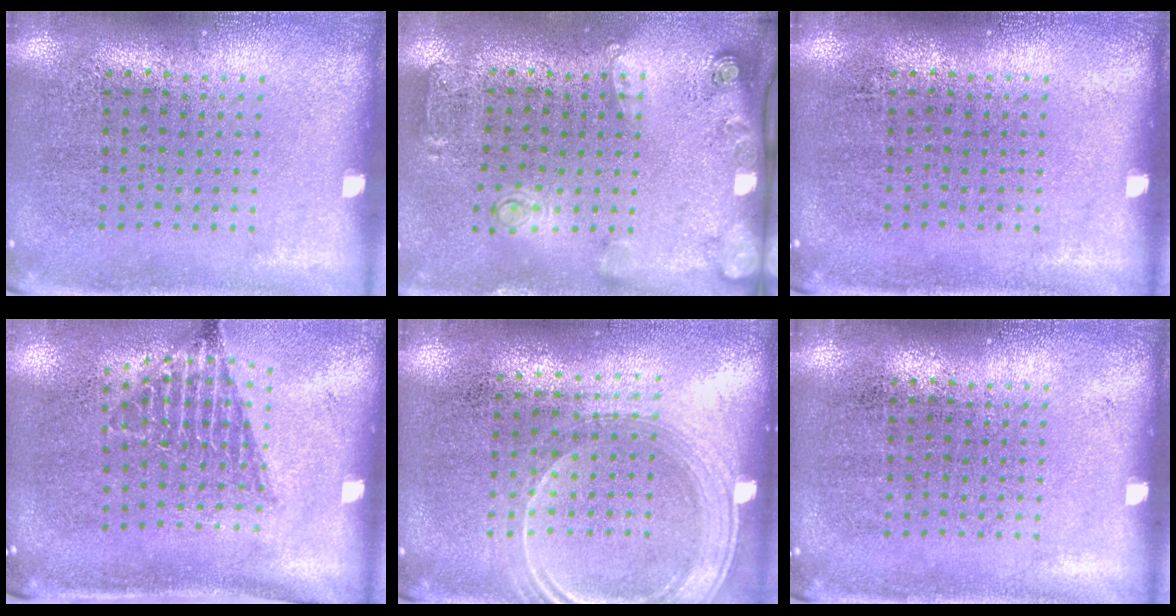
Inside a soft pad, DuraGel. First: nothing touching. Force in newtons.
{"total": 2.0, "press": 1.4, "slide": 1.4}
{"total": 0.0}
{"total": 1.4, "press": 1.1, "slide": 0.8}
{"total": 1.6, "press": 1.4, "slide": 0.8}
{"total": 0.0}